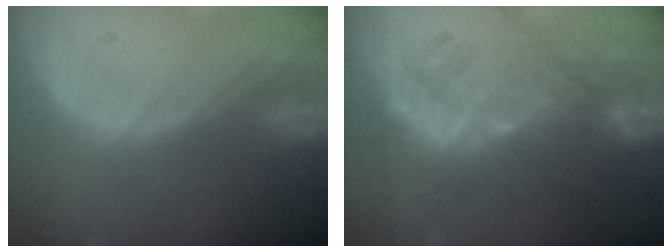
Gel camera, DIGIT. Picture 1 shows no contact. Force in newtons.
{"total": 9.3, "press": 8.6, "slide": 3.4}